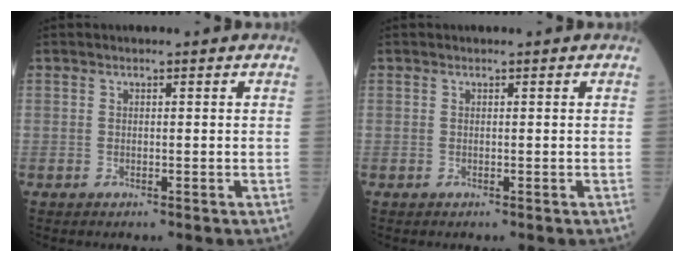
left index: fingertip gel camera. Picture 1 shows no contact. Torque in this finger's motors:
{"motor_torque": [0.00, 0.00, 0.00, 0.00]}